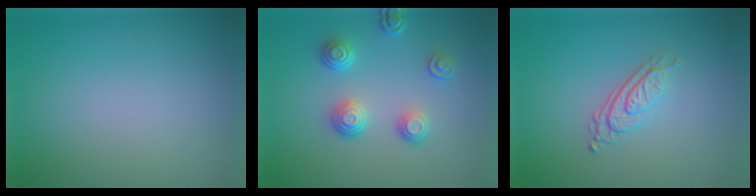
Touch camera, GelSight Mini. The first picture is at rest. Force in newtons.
{"total": 3.7, "press": 2.9, "slide": 2.3}
{"total": 2.9, "press": 1.9, "slide": 2.2}